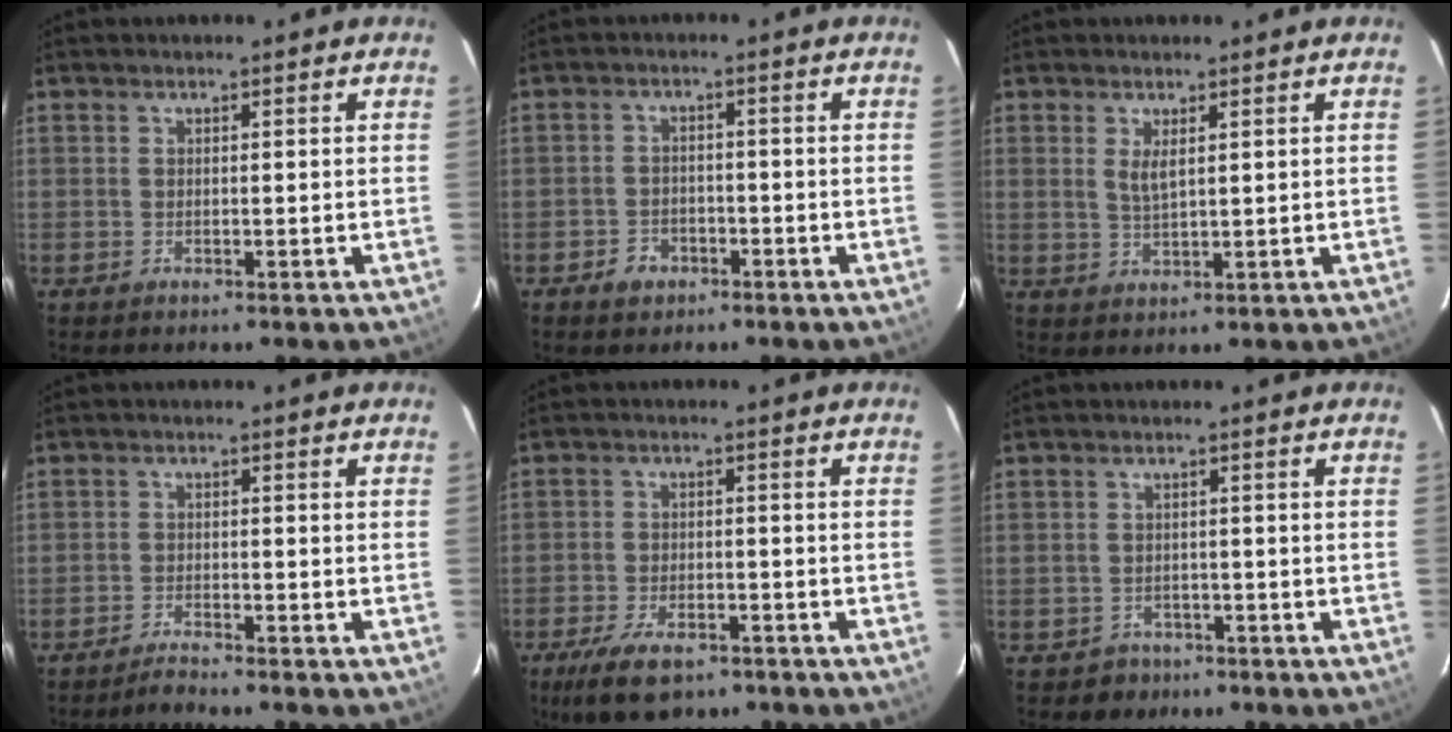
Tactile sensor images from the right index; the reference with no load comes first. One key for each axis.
{"total": 4.1, "fx": -2.6, "fy": 3.0, "fz": 0.9, "tx": -0.031, "ty": 0.010, "tz": -0.041}
{"total": 3.0, "fx": 1.1, "fy": 1.0, "fz": 2.6, "tx": -0.048, "ty": -0.004, "tz": 0.021}
{"total": 2.5, "fx": -2.5, "fy": -0.2, "fz": 0.4, "tx": -0.024, "ty": -0.003, "tz": -0.050}
{"total": 9.9, "fx": -7.0, "fy": 4.3, "fz": 5.5, "tx": -0.132, "ty": -0.016, "tz": -0.115}
{"total": 3.5, "fx": -1.9, "fy": 2.9, "fz": -0.3, "tx": -0.002, "ty": 0.016, "tz": -0.025}